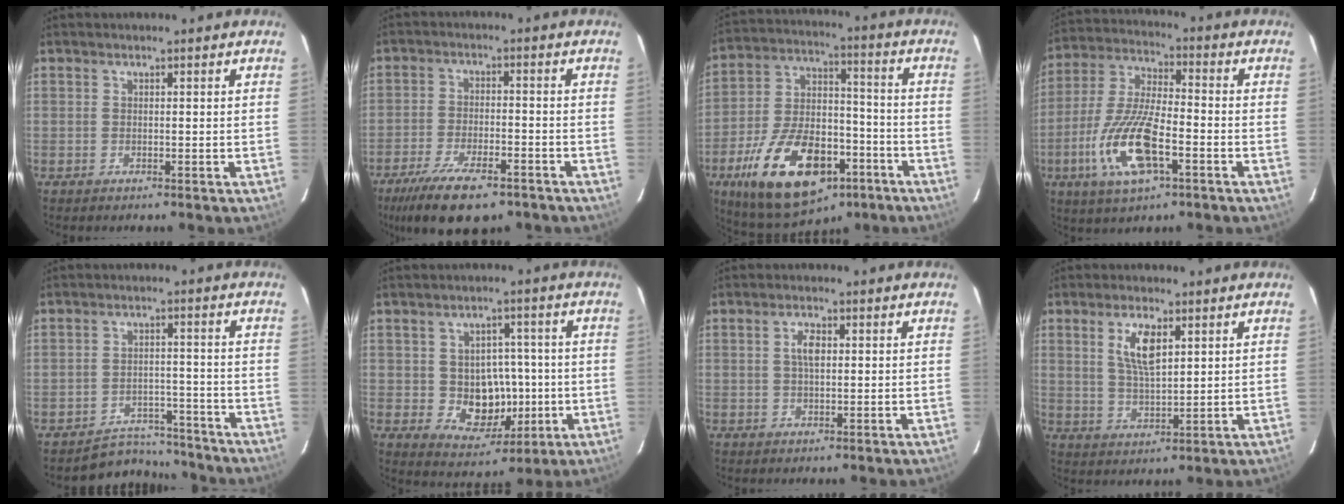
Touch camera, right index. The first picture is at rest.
{"total": 14.6, "force": [-10.3, 5.1, 9.0], "torque": [-0.196, -0.032, -0.172]}
{"total": 24.2, "force": [-12.6, 12.5, 16.4], "torque": [-0.311, 0.004, -0.186]}
{"total": 15.7, "force": [-5.9, 5.3, 13.5], "torque": [-0.293, -0.012, -0.113]}
{"total": 8.2, "force": [-7.5, 3.4, -0.3], "torque": [-0.003, 0.036, -0.103]}
{"total": 9.3, "force": [-1.2, 7.8, 5.0], "torque": [-0.095, 0.005, 0.000]}
{"total": 2.9, "force": [0.5, 1.3, 2.5], "torque": [-0.047, 0.006, 0.011]}
{"total": 6.9, "force": [2.8, 2.6, 5.7], "torque": [-0.106, 0.001, 0.058]}